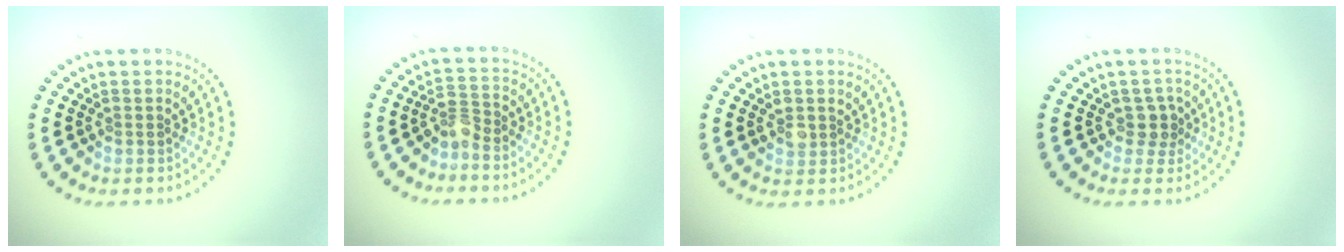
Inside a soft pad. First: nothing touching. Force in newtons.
{"total": 2.0, "press": 1.5, "slide": 1.3}
{"total": 1.4, "press": 1.3, "slide": 0.7}
{"total": 1.7, "press": 1.4, "slide": 0.9}